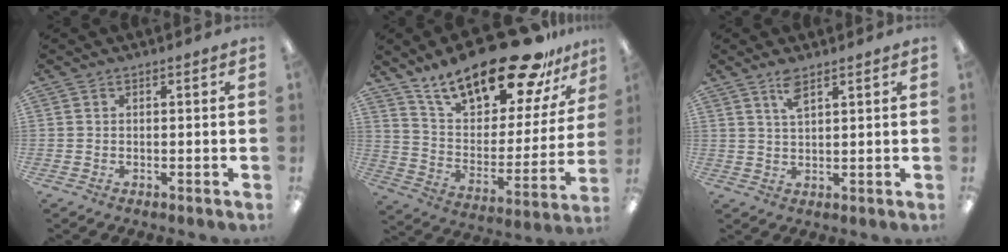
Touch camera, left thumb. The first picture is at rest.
{"total": 25.7, "force": [19.4, 9.1, 14.2], "torque": [-0.227, -0.123, 0.325]}
{"total": 4.4, "force": [2.9, 1.3, 3.0], "torque": [-0.068, 0.001, 0.051]}